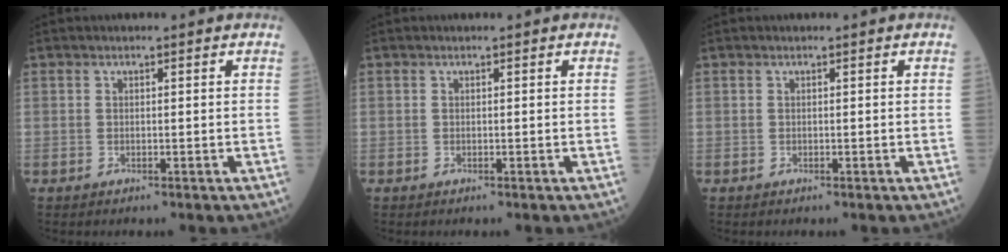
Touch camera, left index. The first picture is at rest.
{"total": 0.0}
{"total": 0.0}